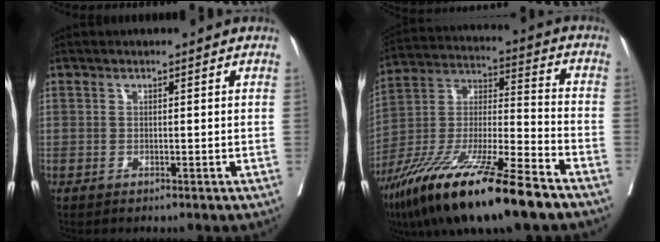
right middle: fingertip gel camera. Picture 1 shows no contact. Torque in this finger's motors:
{"motor_torque": [1.22, -0.92, 1.06, 0.21]}